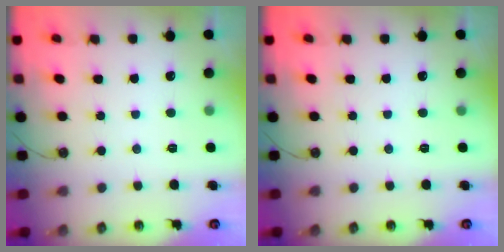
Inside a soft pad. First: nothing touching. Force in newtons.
{"total": 0.0}